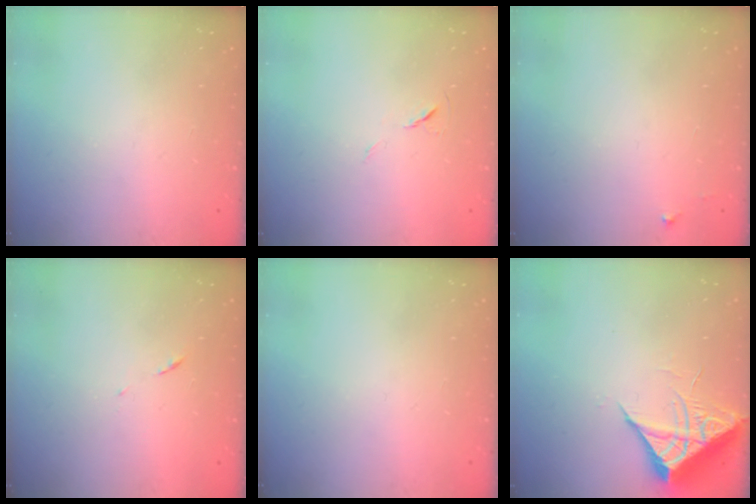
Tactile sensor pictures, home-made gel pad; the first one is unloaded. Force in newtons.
{"total": 5.6, "press": 5.1, "slide": 2.2}
{"total": 3.9, "press": 3.9, "slide": 0.4}
{"total": 5.6, "press": 5.6, "slide": 0.4}
{"total": 0.0}
{"total": 6.9, "press": 6.9, "slide": 0.4}